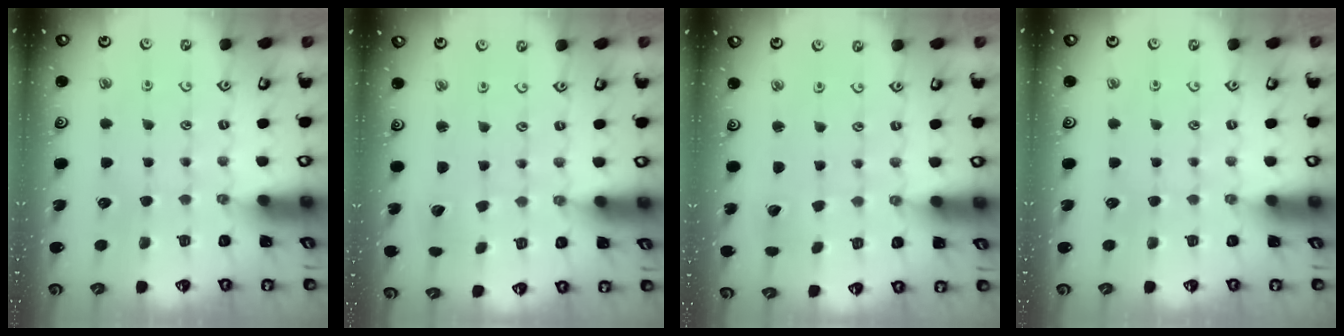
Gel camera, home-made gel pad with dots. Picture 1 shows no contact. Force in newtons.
{"total": 2.2, "press": 2.2, "slide": 0.2}
{"total": 2.3, "press": 2.3, "slide": 0.1}
{"total": 0.0}